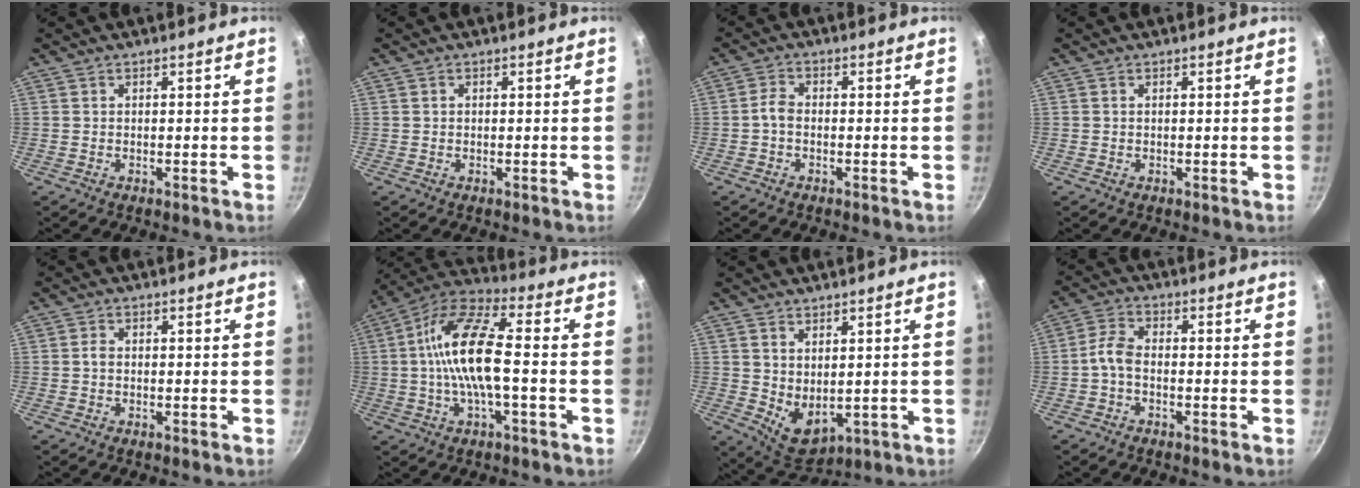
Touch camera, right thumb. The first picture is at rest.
{"total": 0.8, "force": [0.2, 0.6, 0.3], "torque": [-0.005, 0.004, 0.004]}
{"total": 2.6, "force": [-0.8, 1.6, 1.9], "torque": [-0.039, 0.016, -0.023]}
{"total": 0.0}
{"total": 1.2, "force": [-0.1, 0.8, 0.8], "torque": [-0.015, 0.005, -0.002]}
{"total": 14.6, "force": [-0.7, 4.9, 13.8], "torque": [-0.263, 0.032, -0.031]}
{"total": 5.4, "force": [1.2, 3.4, 4.1], "torque": [-0.061, -0.026, 0.032]}
{"total": 3.9, "force": [-1.4, 2.0, 3.0], "torque": [-0.070, 0.020, -0.038]}